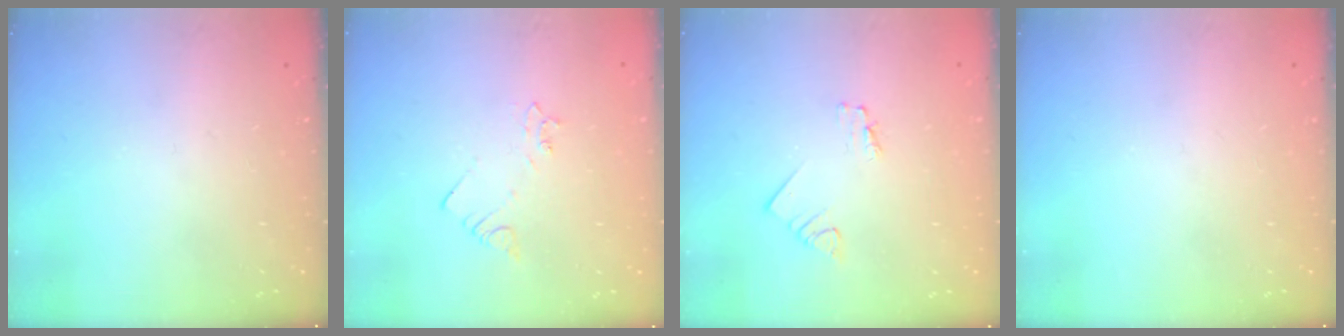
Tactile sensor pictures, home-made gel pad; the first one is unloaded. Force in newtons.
{"total": 2.5, "press": 2.5, "slide": 0.3}
{"total": 1.2, "press": 1.2, "slide": 0.0}
{"total": 0.0}